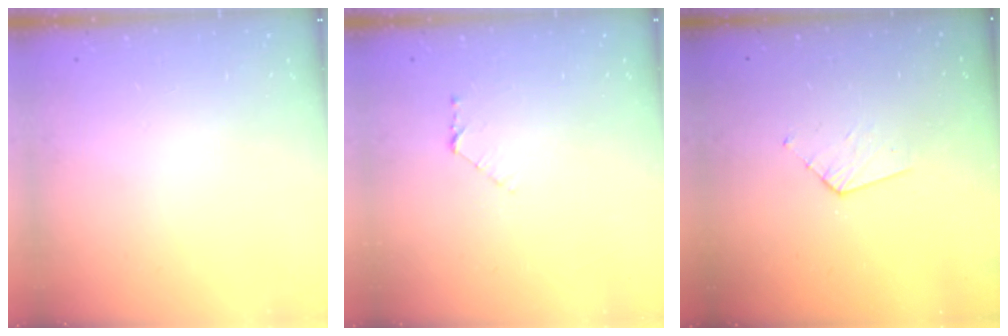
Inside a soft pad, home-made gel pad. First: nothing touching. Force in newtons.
{"total": 4.3, "press": 4.3, "slide": 0.4}
{"total": 3.3, "press": 3.3, "slide": 0.2}